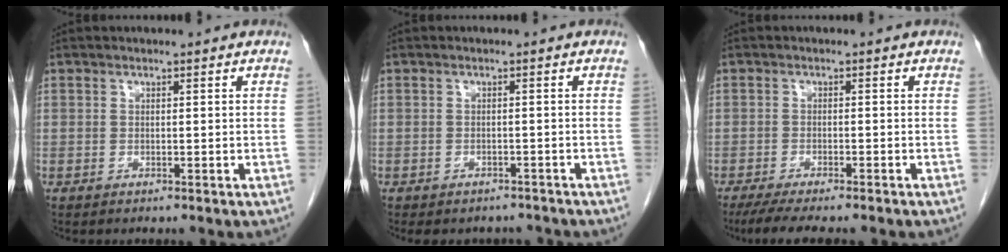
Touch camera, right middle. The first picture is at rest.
{"total": 5.7, "force": [-5.0, 2.6, 0.9], "torque": [-0.006, 0.007, -0.057]}
{"total": 7.9, "force": [-6.5, 0.8, 4.4], "torque": [-0.060, -0.013, -0.098]}